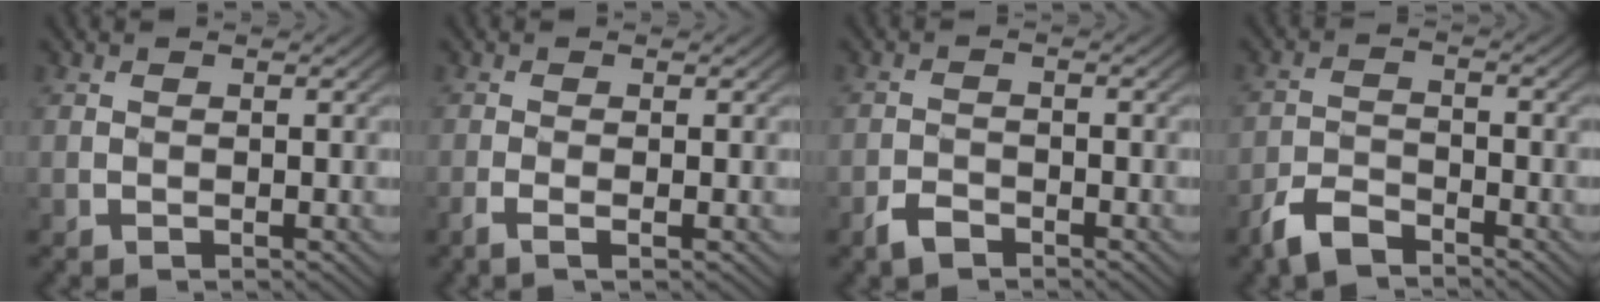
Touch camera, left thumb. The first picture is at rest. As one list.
[{"total": 2.0, "force": [-0.8, 0.3, 1.8], "torque": [-0.038, 0.003, -0.024]}, {"total": 2.4, "force": [-1.9, 1.0, 1.1], "torque": [-0.022, 0.000, -0.042]}, {"total": 4.8, "force": [-3.8, 1.6, 2.3], "torque": [-0.049, -0.004, -0.085]}]